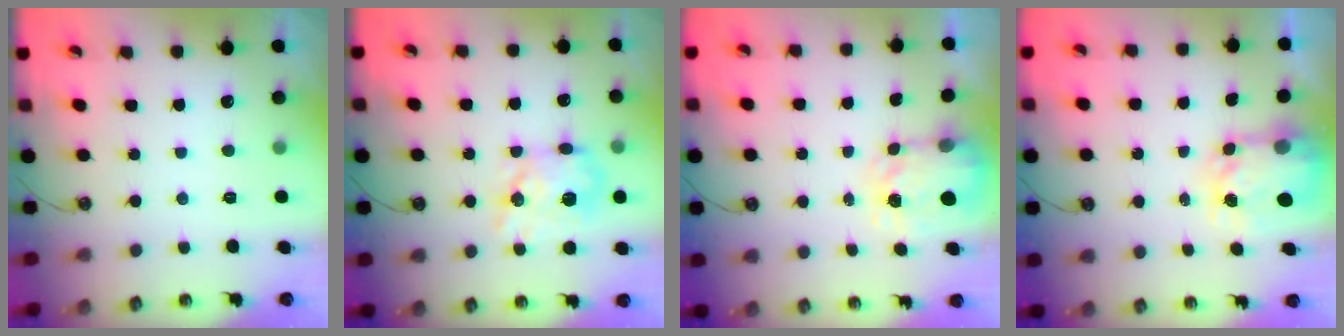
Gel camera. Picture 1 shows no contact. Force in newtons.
{"total": 13.5, "press": 13.5, "slide": 0.2}
{"total": 3.9, "press": 3.8, "slide": 0.5}
{"total": 5.3, "press": 5.2, "slide": 0.7}